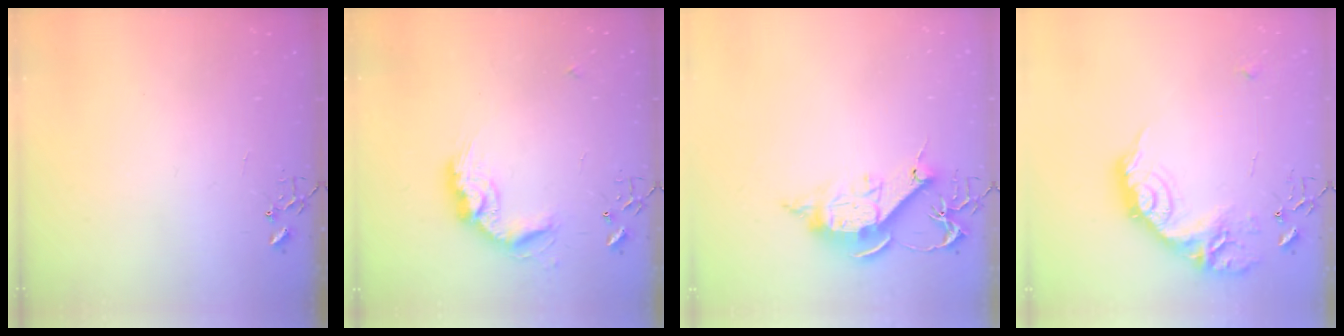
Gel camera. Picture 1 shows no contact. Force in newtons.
{"total": 15.0, "press": 15.0, "slide": 0.6}
{"total": 12.5, "press": 12.5, "slide": 0.2}
{"total": 20.9, "press": 20.9, "slide": 1.2}